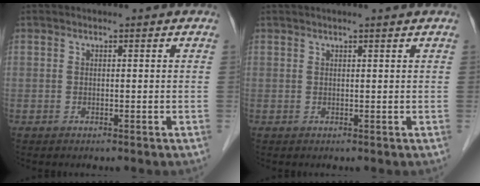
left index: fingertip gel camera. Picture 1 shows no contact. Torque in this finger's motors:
{"motor_torque": [0.22, -0.41, 0.03, 0.03]}